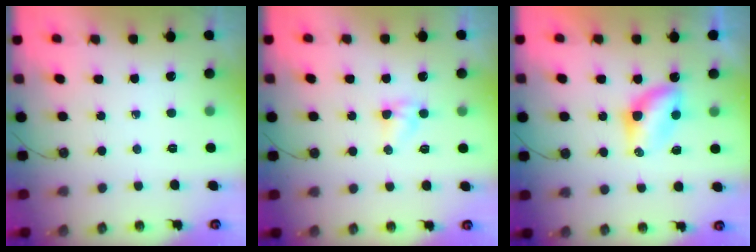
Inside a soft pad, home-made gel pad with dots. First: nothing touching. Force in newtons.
{"total": 2.8, "press": 2.8, "slide": 0.2}
{"total": 6.0, "press": 5.9, "slide": 0.6}